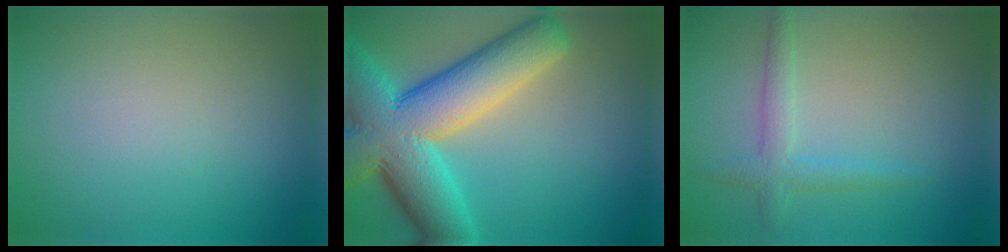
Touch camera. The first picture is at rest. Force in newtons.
{"total": 11.9, "press": 11.9, "slide": 0.8}
{"total": 2.2, "press": 2.2, "slide": 0.1}